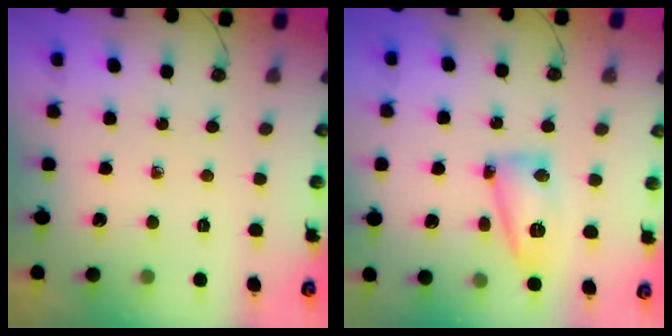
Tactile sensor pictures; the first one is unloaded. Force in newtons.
{"total": 10.5, "press": 10.2, "slide": 2.1}